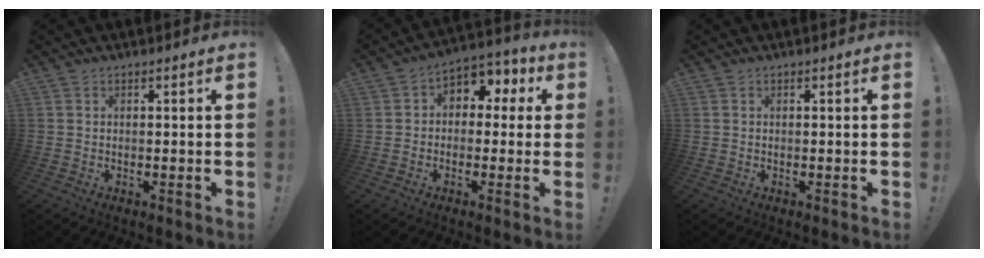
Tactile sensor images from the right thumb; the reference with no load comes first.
{"total": 5.9, "force": [0.5, 4.9, 3.1], "torque": [-0.043, 0.002, 0.014]}
{"total": 0.0}